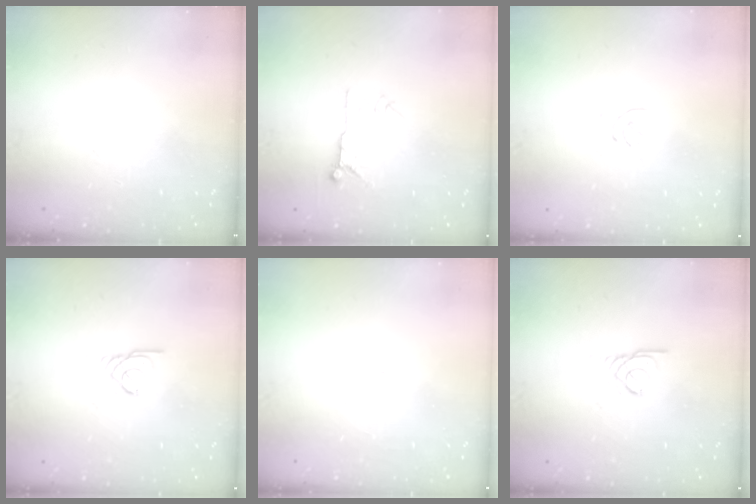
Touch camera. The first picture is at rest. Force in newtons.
{"total": 7.2, "press": 7.2, "slide": 0.5}
{"total": 1.4, "press": 1.3, "slide": 0.5}
{"total": 2.7, "press": 2.7, "slide": 0.1}
{"total": 0.9, "press": 0.8, "slide": 0.4}
{"total": 2.7, "press": 2.7, "slide": 0.1}